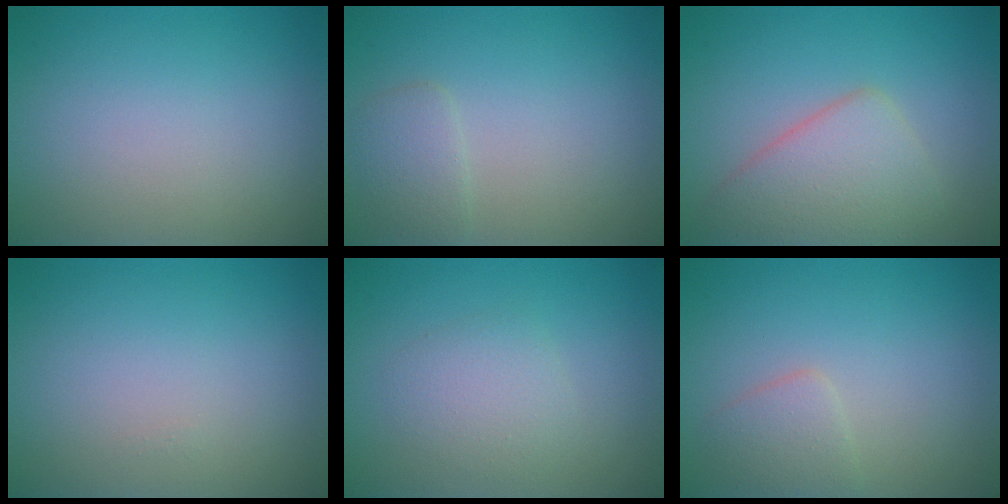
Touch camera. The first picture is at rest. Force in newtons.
{"total": 1.7, "press": 1.7, "slide": 0.1}
{"total": 4.9, "press": 4.9, "slide": 0.2}
{"total": 0.0}
{"total": 2.3, "press": 2.3, "slide": 0.1}
{"total": 1.9, "press": 1.9, "slide": 0.0}